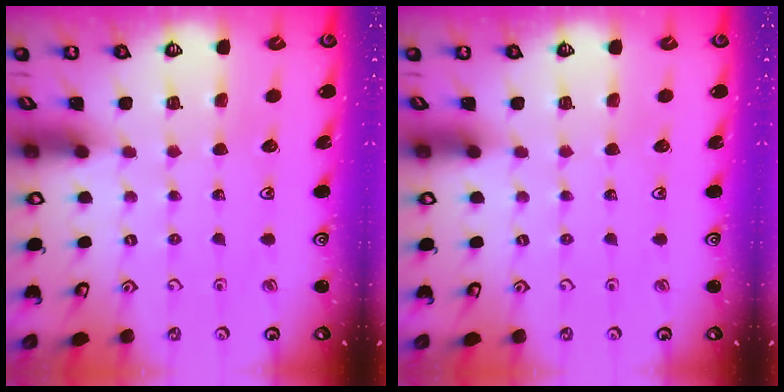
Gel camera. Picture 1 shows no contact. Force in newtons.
{"total": 0.0}